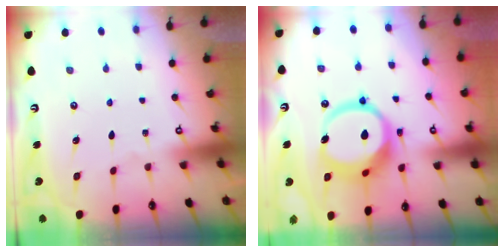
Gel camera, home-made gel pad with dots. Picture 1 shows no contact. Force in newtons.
{"total": 14.8, "press": 14.6, "slide": 2.0}